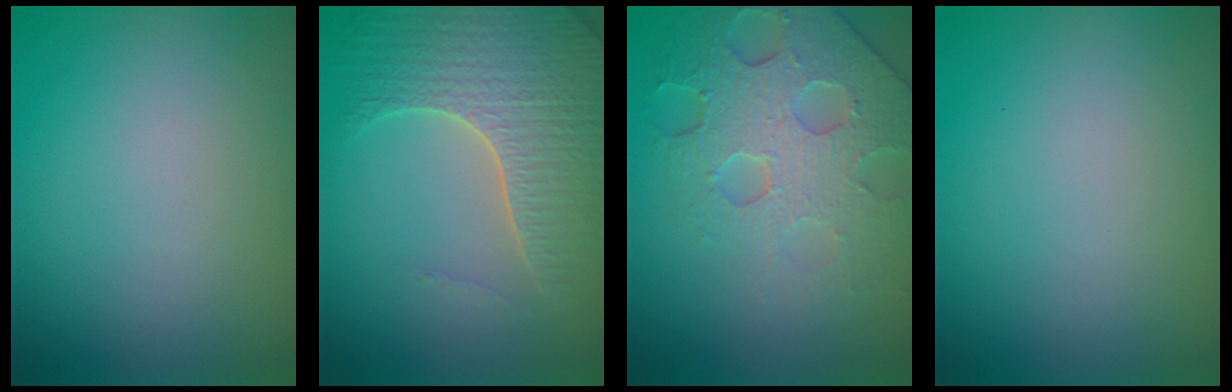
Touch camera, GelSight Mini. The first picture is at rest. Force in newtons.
{"total": 6.8, "press": 5.2, "slide": 4.4}
{"total": 6.1, "press": 5.0, "slide": 3.5}
{"total": 0.0}